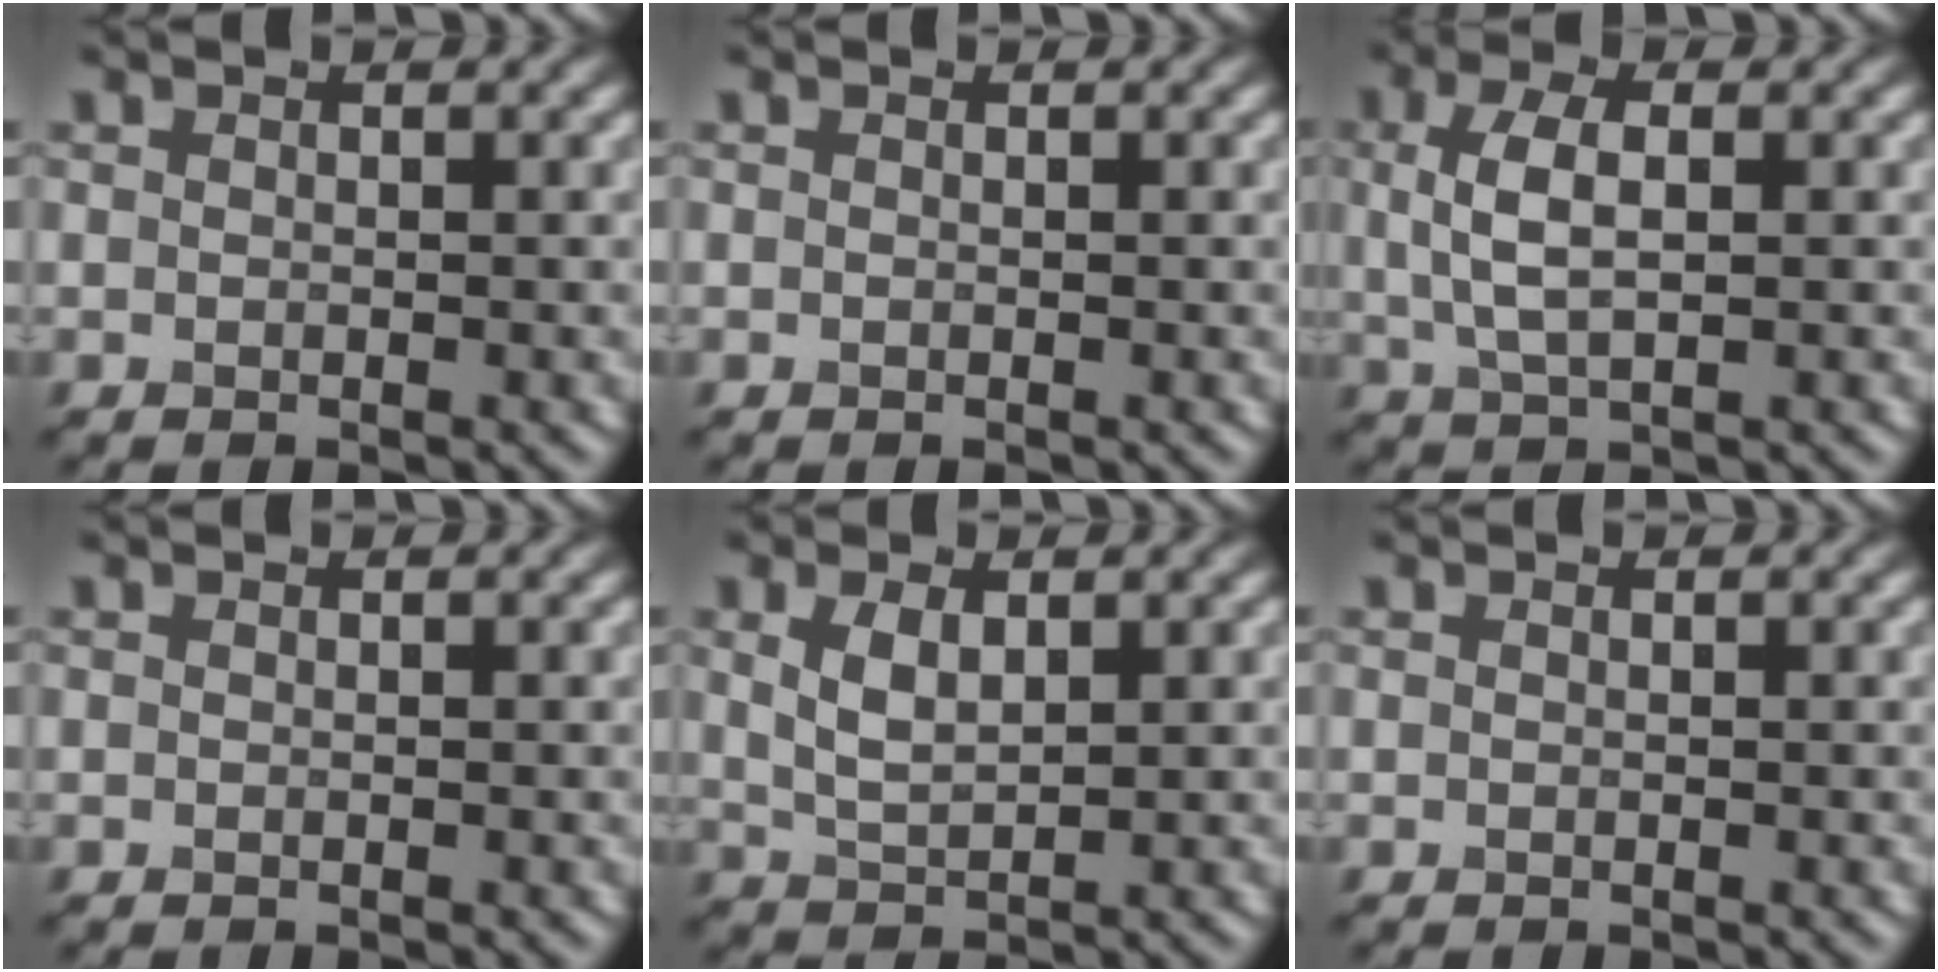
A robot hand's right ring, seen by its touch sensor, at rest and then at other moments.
{"total": 0.0}
{"total": 4.3, "force": [0.7, 1.9, 3.8], "torque": [-0.084, 0.004, 0.012]}
{"total": 0.0}
{"total": 2.9, "force": [1.0, 1.5, 2.3], "torque": [-0.055, -0.002, 0.026]}
{"total": 0.0}